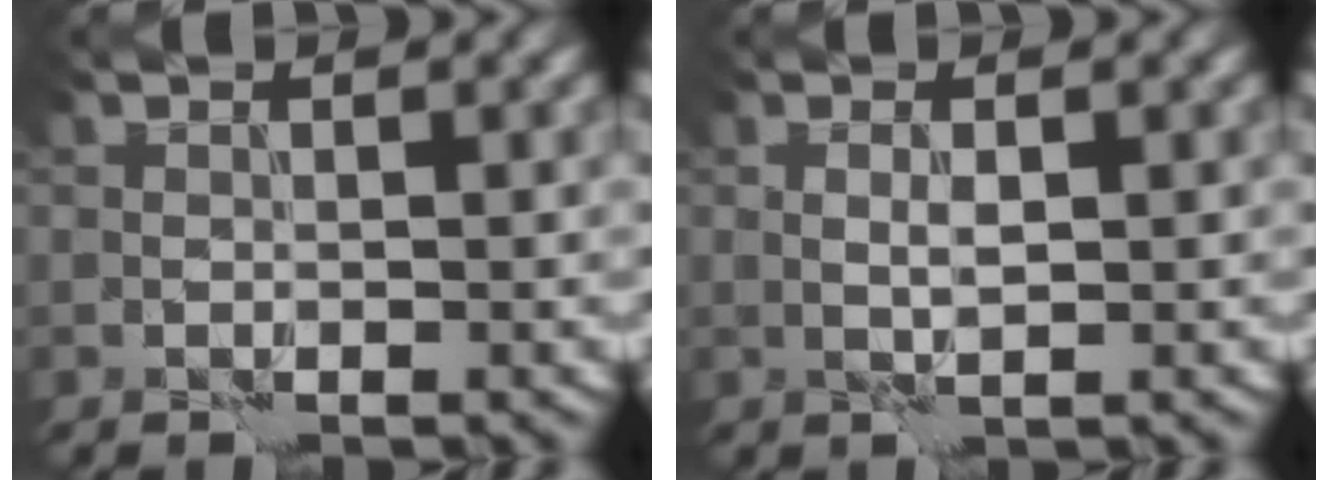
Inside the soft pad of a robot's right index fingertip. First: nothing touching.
{"total": 0.9, "force": [0.2, 0.1, 0.9], "torque": [-0.020, 0.001, 0.005]}